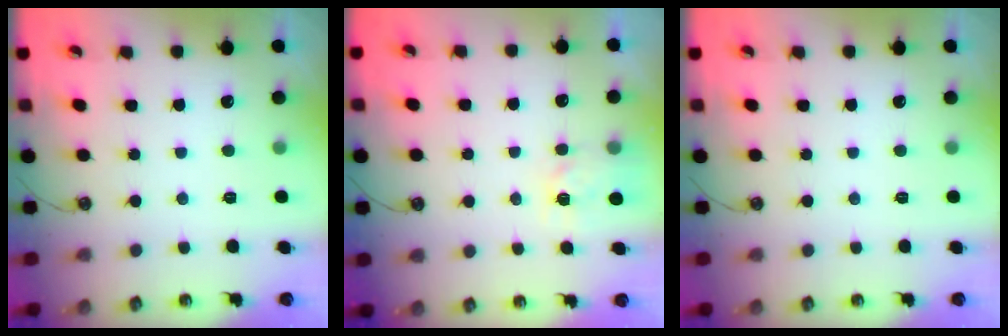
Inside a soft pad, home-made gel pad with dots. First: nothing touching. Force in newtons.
{"total": 5.6, "press": 5.6, "slide": 0.3}
{"total": 0.0}